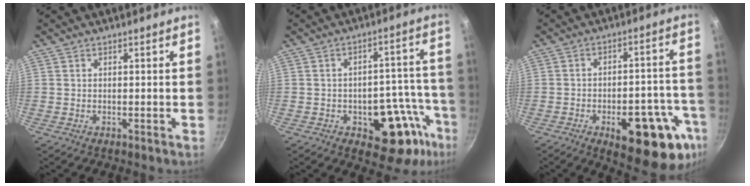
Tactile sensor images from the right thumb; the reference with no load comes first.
{"total": 14.6, "force": [-7.0, 7.3, 10.6], "torque": [-0.088, 0.063, -0.082]}
{"total": 19.3, "force": [-8.7, 7.3, 15.6], "torque": [-0.151, 0.047, -0.103]}